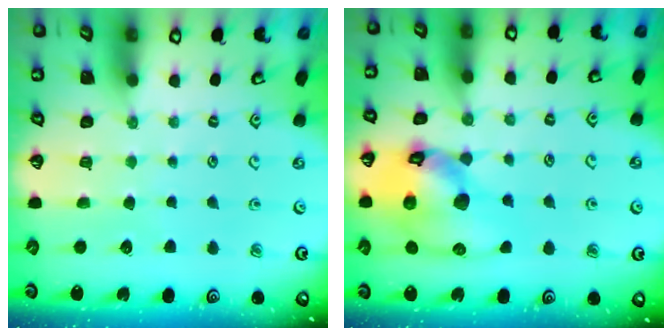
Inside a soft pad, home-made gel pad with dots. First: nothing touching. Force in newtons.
{"total": 17.7, "press": 17.5, "slide": 2.7}